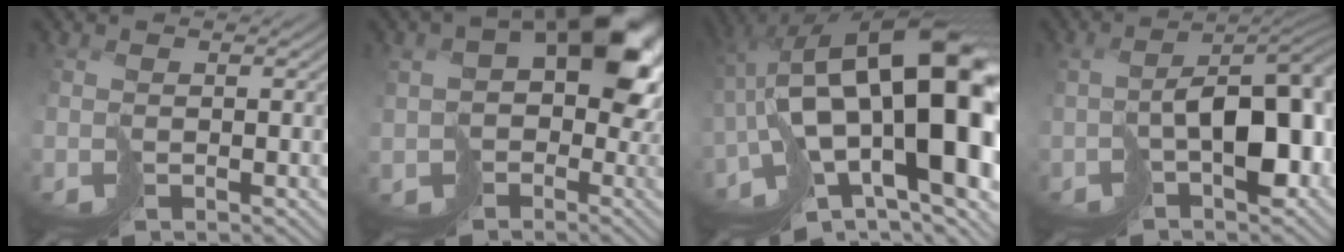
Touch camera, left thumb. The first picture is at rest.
{"total": 10.7, "force": [0.9, 7.4, 7.8], "torque": [-0.117, -0.010, 0.012]}
{"total": 19.9, "force": [-2.2, 8.8, 17.7], "torque": [-0.279, -0.005, -0.027]}
{"total": 10.9, "force": [-2.1, 5.6, 9.0], "torque": [-0.130, -0.014, -0.022]}